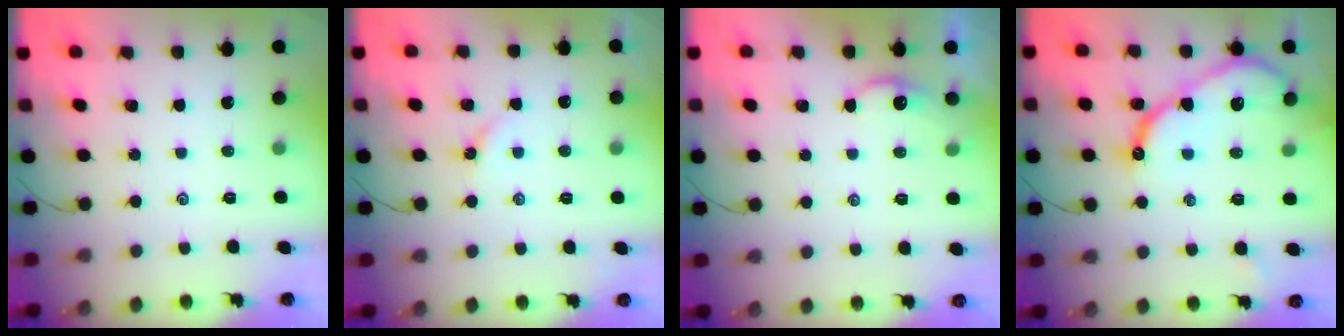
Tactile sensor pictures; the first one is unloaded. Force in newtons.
{"total": 3.0, "press": 2.9, "slide": 0.4}
{"total": 2.6, "press": 2.6, "slide": 0.3}
{"total": 13.0, "press": 12.9, "slide": 1.2}